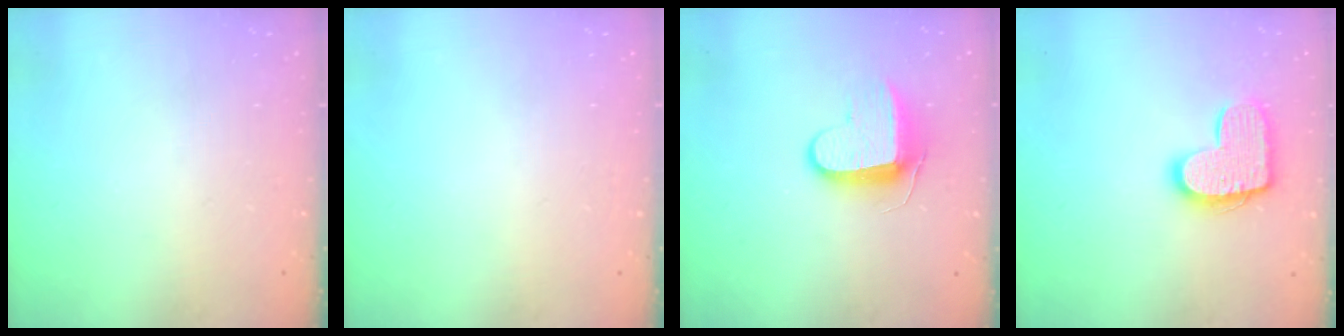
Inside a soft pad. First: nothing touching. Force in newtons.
{"total": 0.0}
{"total": 9.2, "press": 9.2, "slide": 0.9}
{"total": 13.7, "press": 13.7, "slide": 0.6}